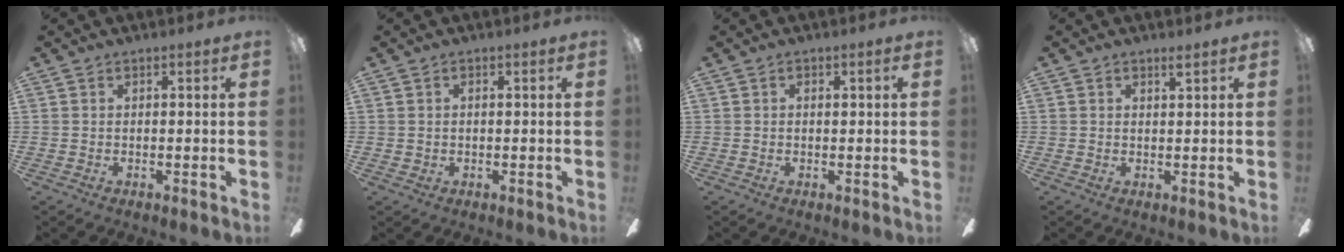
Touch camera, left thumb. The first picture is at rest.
{"total": 0.6, "force": [0.1, 0.6, 0.2], "torque": [-0.004, 0.005, 0.001]}
{"total": 1.0, "force": [0.2, 0.3, 0.9], "torque": [-0.017, 0.004, 0.002]}
{"total": 1.5, "force": [1.3, 0.3, 0.6], "torque": [-0.005, -0.005, 0.023]}